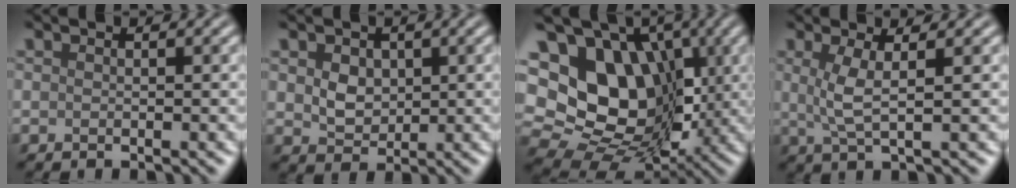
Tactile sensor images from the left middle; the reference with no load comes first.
{"total": 2.8, "force": [0.8, 2.2, 1.6], "torque": [-0.032, 0.000, 0.009]}
{"total": 17.5, "force": [3.9, 13.5, 10.4], "torque": [-0.199, 0.047, 0.065]}
{"total": 2.8, "force": [0.7, 0.7, 2.7], "torque": [-0.056, -0.003, 0.014]}